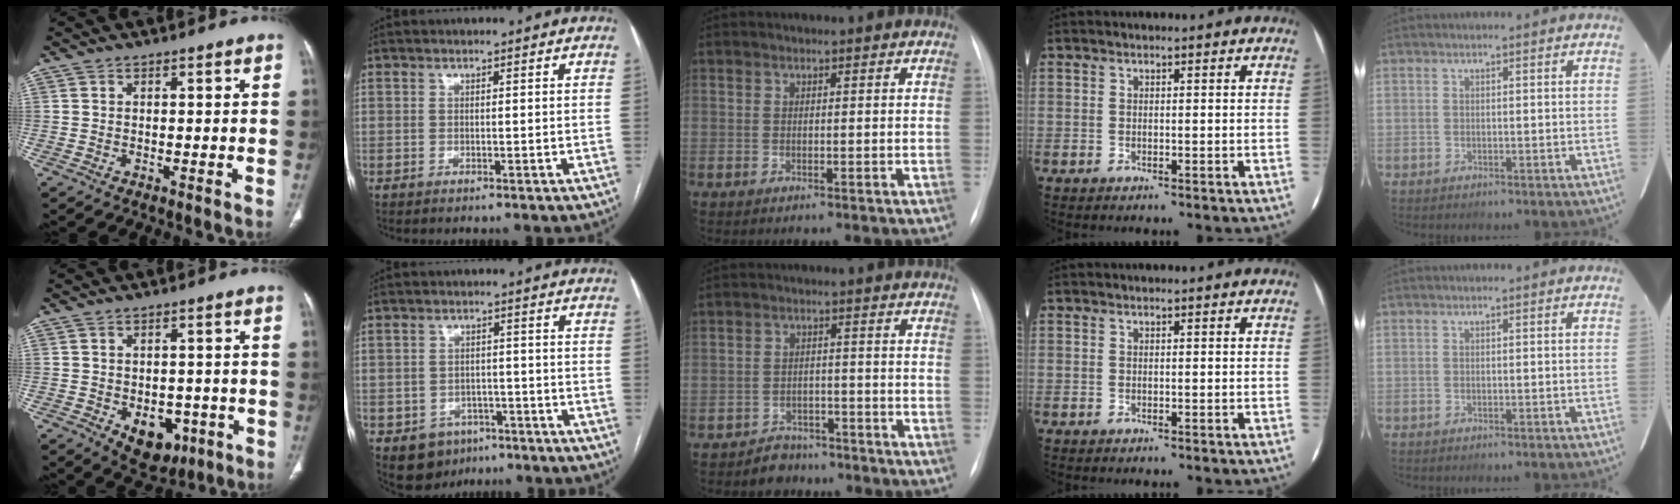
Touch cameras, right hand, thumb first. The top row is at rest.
{"thumb": {"total": 8.5, "force": [-3.0, 5.8, 5.4], "torque": [-0.043, 0.011, -0.025]}, "index": {"total": 6.5, "force": [-3.6, 5.2, 1.6], "torque": [-0.023, 0.008, -0.044]}, "middle": {"total": 3.8, "force": [-2.9, 2.4, -0.2], "torque": [0.000, 0.012, -0.043]}}